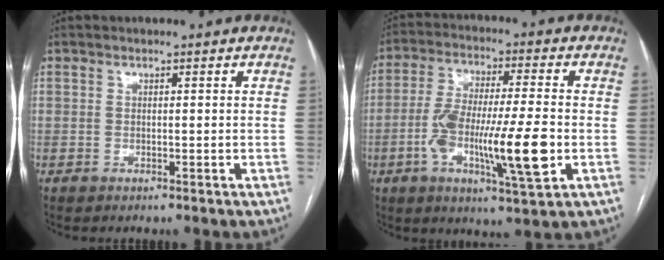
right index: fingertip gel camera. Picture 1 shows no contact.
{"total": 14.7, "force": [-3.5, 1.8, 14.1], "torque": [-0.260, -0.006, -0.058]}